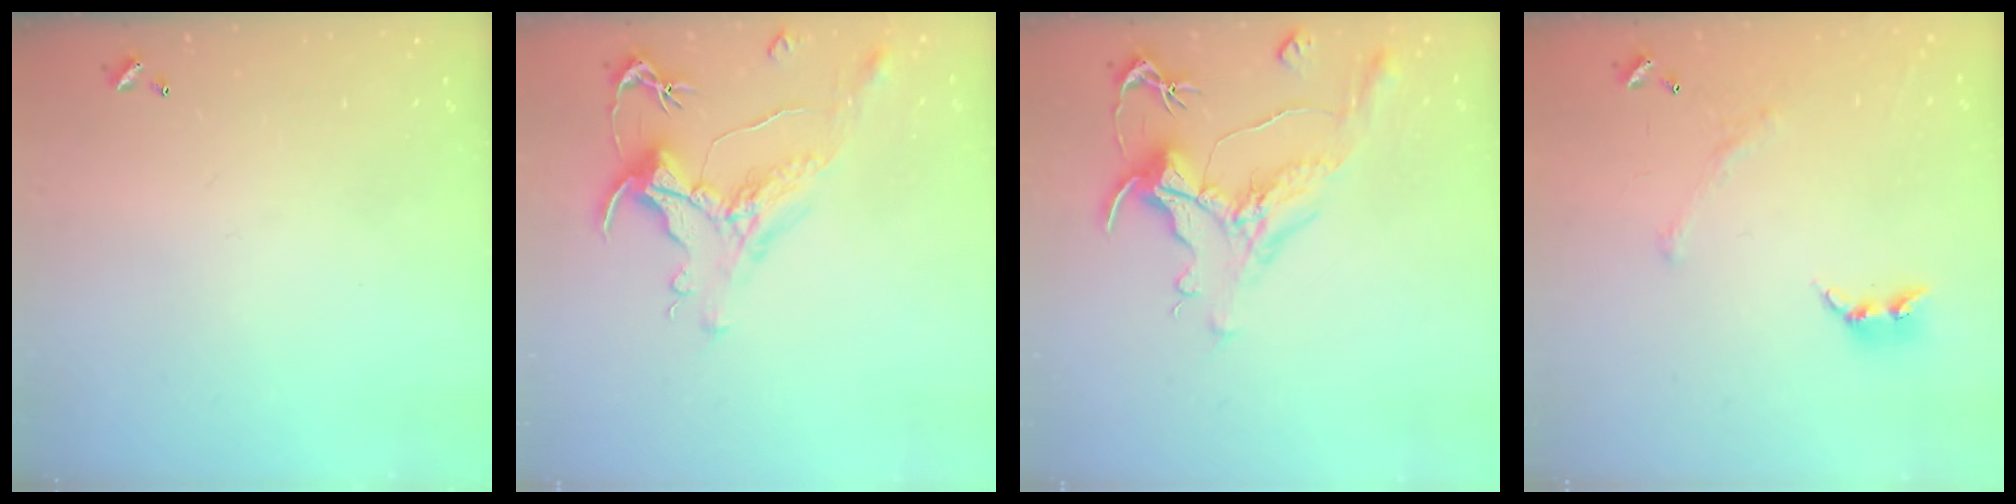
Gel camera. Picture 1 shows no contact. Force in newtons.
{"total": 1.7, "press": 1.1, "slide": 1.3}
{"total": 1.1, "press": 0.0, "slide": 1.1}
{"total": 2.3, "press": 2.0, "slide": 1.0}